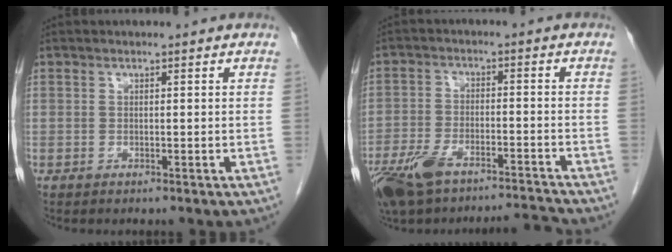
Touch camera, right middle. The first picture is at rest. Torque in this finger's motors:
{"motor_torque": [0.88, -0.85, 0.08, 0.06]}